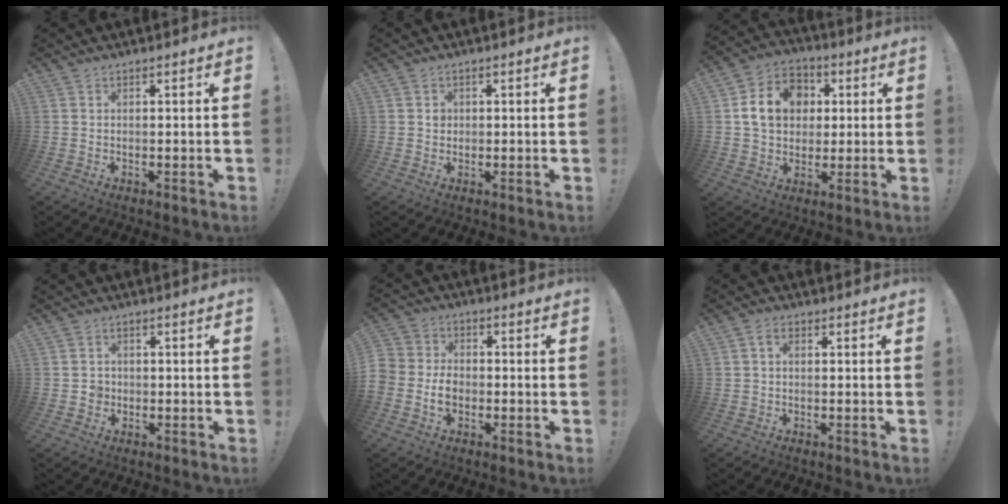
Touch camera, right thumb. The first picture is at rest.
{"total": 1.6, "force": [0.2, 1.4, 0.6], "torque": [-0.004, 0.001, 0.001]}
{"total": 14.0, "force": [2.8, 11.5, 7.5], "torque": [-0.105, 0.006, 0.060]}
{"total": 2.5, "force": [-0.6, 2.3, 0.8], "torque": [-0.013, 0.003, -0.012]}
{"total": 6.3, "force": [-2.5, 5.1, 2.7], "torque": [-0.049, 0.012, -0.044]}
{"total": 2.2, "force": [0.2, 1.3, 1.8], "torque": [-0.032, 0.007, 0.002]}